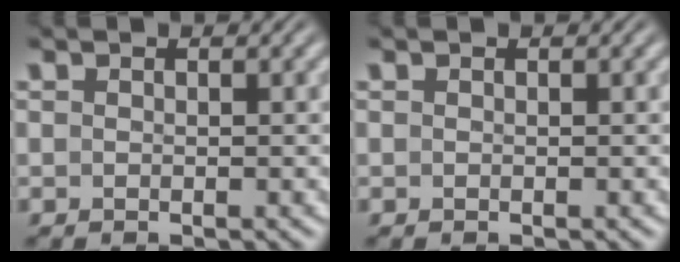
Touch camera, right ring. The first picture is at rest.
{"total": 0.0}